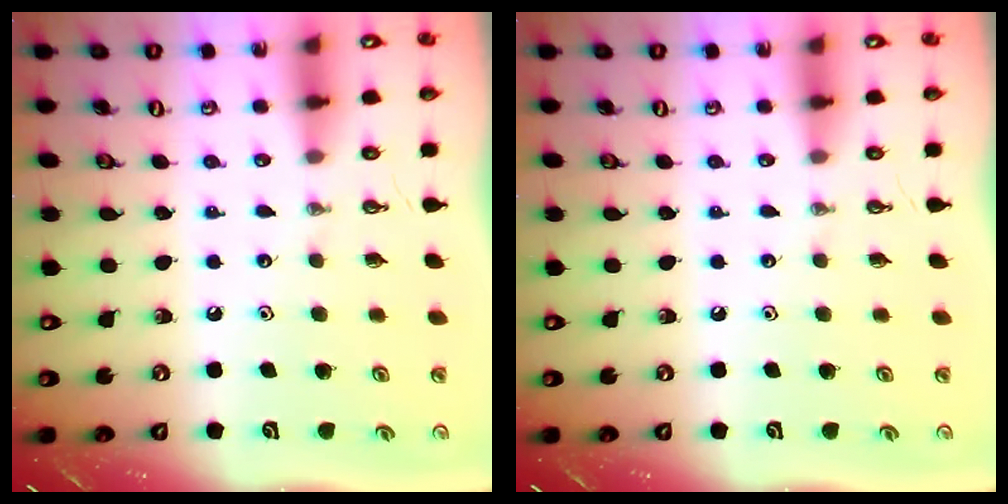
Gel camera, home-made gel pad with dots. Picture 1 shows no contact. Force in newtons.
{"total": 0.0}